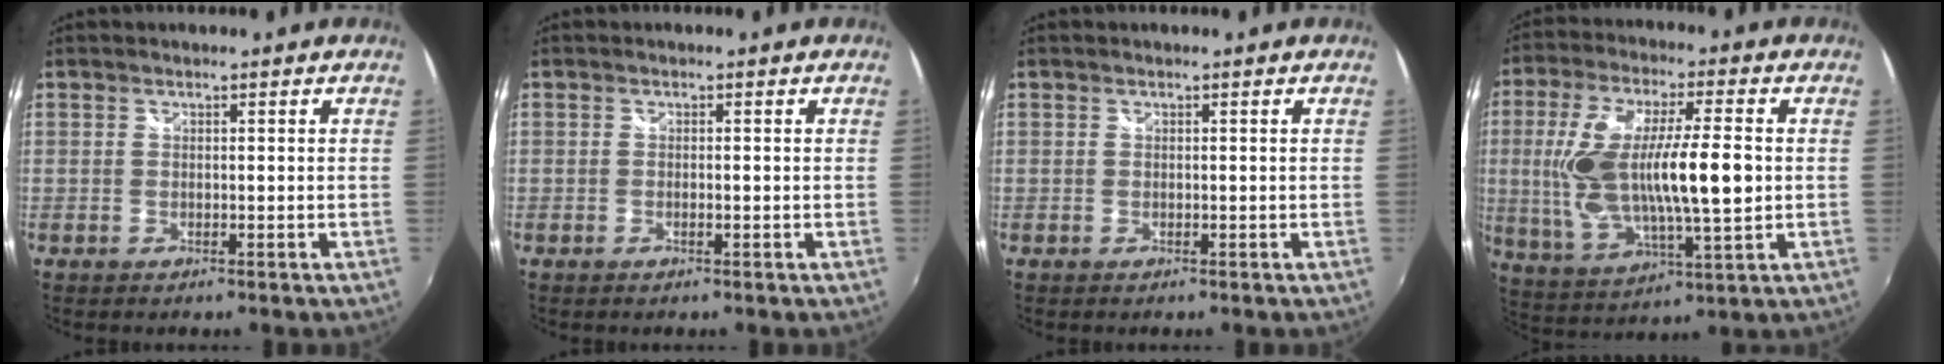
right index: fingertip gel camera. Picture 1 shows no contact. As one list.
[{"total": 0.6, "force": [-0.3, 0.2, 0.5], "torque": [-0.010, 0.000, -0.007]}, {"total": 0.0}, {"total": 19.5, "force": [0.3, 6.2, 18.5], "torque": [-0.349, -0.006, 0.014]}]